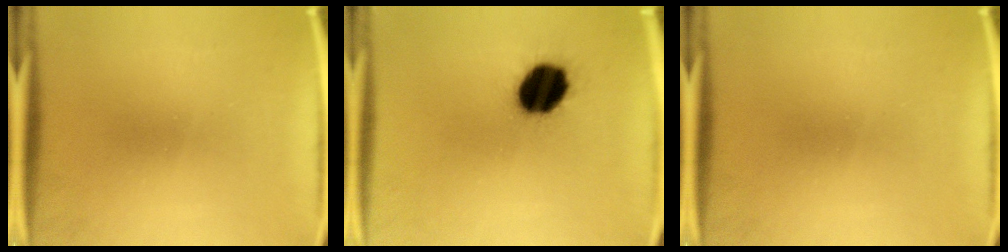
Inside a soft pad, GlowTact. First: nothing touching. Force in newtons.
{"total": 13.6}
{"total": 0.0}